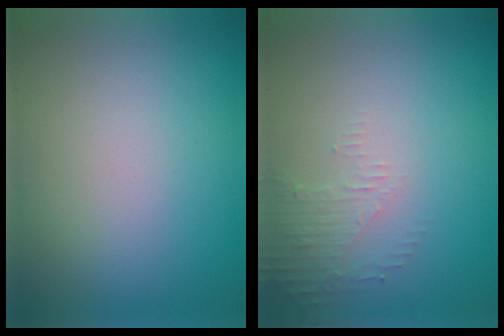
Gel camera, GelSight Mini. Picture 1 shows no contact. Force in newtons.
{"total": 1.9, "press": 1.8, "slide": 0.4}